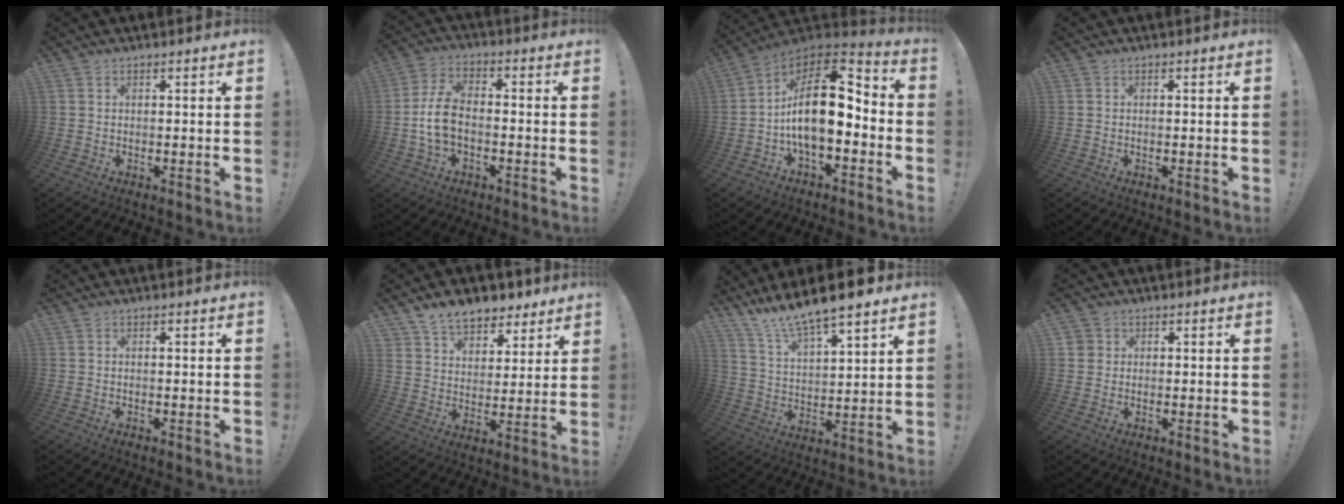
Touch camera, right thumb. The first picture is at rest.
{"total": 9.5, "force": [-2.0, 5.9, 7.2], "torque": [-0.154, 0.007, -0.034]}
{"total": 18.1, "force": [-1.0, 9.4, 15.5], "torque": [-0.262, 0.013, -0.012]}
{"total": 0.0}
{"total": 0.0}
{"total": 10.1, "force": [8.1, 5.6, 2.4], "torque": [-0.047, -0.058, 0.156]}
{"total": 11.4, "force": [10.5, 1.3, 4.2], "torque": [-0.097, -0.088, 0.185]}
{"total": 2.2, "force": [0.6, 2.1, 0.3], "torque": [-0.007, 0.001, 0.012]}